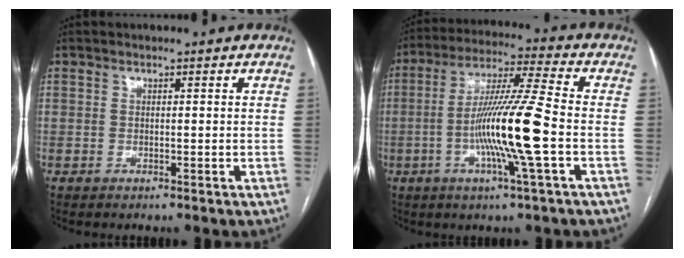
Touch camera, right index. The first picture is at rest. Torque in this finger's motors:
{"motor_torque": [2.14, 0.00, 1.00, 0.21]}